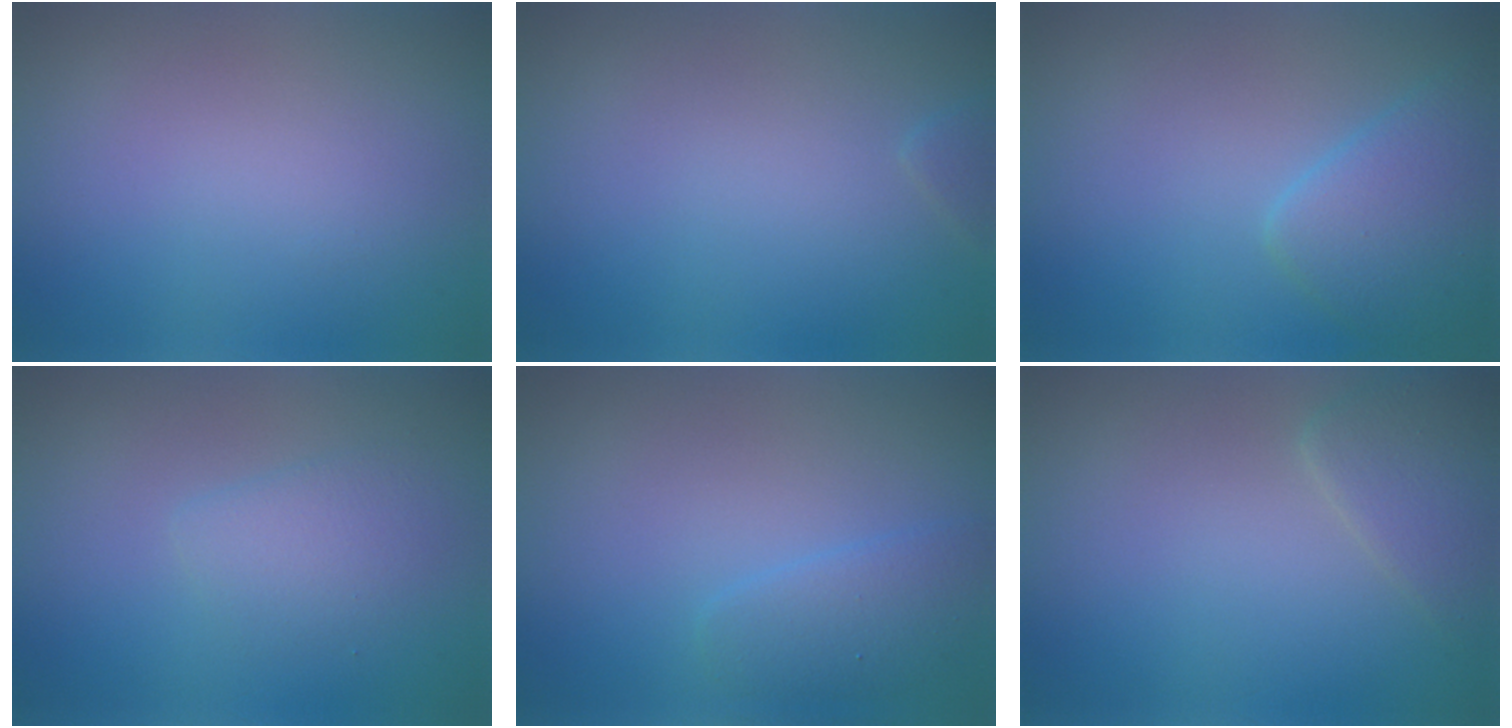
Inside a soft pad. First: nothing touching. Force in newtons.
{"total": 0.7, "press": 0.7, "slide": 0.0}
{"total": 4.2, "press": 4.1, "slide": 0.2}
{"total": 2.1, "press": 2.1, "slide": 0.1}
{"total": 2.3, "press": 2.3, "slide": 0.2}
{"total": 2.6, "press": 2.6, "slide": 0.1}